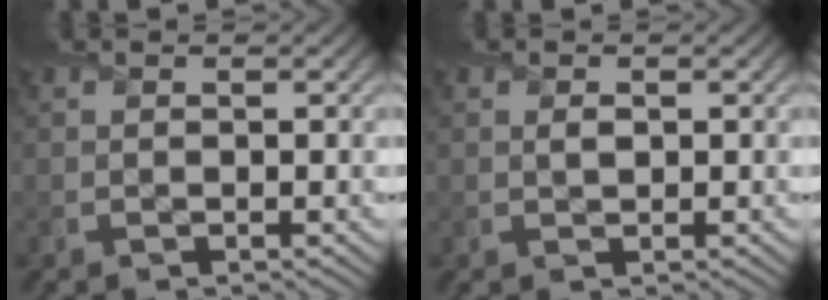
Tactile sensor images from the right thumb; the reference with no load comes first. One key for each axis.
{"total": 0.8, "fx": 0.3, "fy": 0.6, "fz": 0.5, "tx": -0.010, "ty": -0.006, "tz": 0.007}